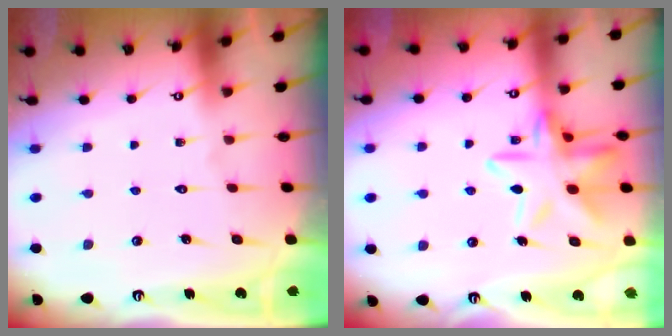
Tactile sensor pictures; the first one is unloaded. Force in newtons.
{"total": 16.0, "press": 15.9, "slide": 1.2}